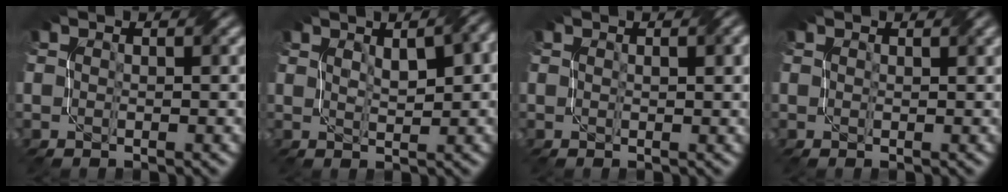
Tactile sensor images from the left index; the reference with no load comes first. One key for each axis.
{"total": 5.5, "fx": 2.1, "fy": 2.0, "fz": 4.7, "tx": -0.060, "ty": 0.014, "tz": 0.030}
{"total": 1.6, "fx": 0.6, "fy": 0.4, "fz": 1.5, "tx": -0.017, "ty": 0.001, "tz": 0.012}
{"total": 1.3, "fx": 1.0, "fy": 0.2, "fz": 0.7, "tx": -0.010, "ty": -0.001, "tz": 0.017}